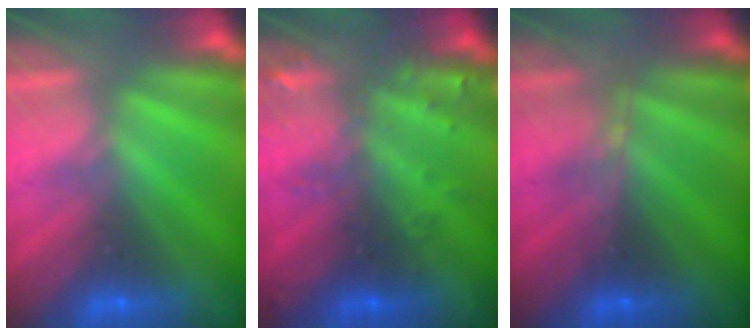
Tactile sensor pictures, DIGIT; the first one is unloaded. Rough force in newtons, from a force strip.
{"total": 3.0}
{"total": 2.9}